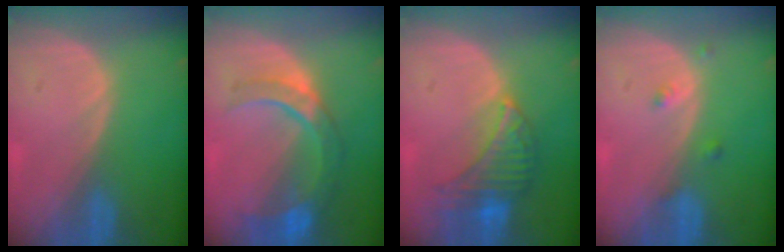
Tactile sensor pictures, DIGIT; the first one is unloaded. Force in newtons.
{"total": 9.1, "press": 7.8, "slide": 4.7}
{"total": 7.7, "press": 7.0, "slide": 3.2}
{"total": 1.6, "press": 1.5, "slide": 0.1}